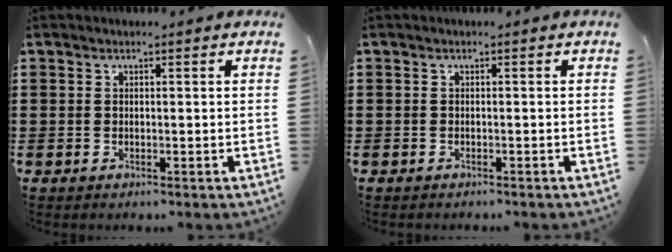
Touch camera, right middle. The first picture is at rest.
{"total": 0.0}